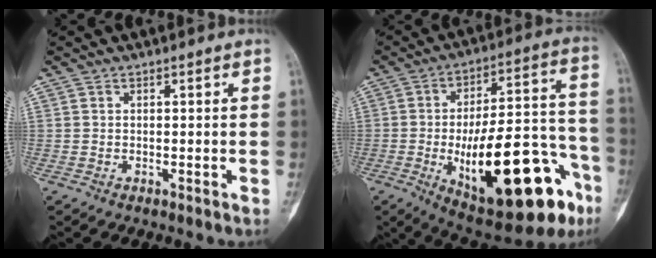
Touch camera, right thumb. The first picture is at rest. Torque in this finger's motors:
{"motor_torque": [0.35, 1.23, 1.92, -0.85, 0.20]}